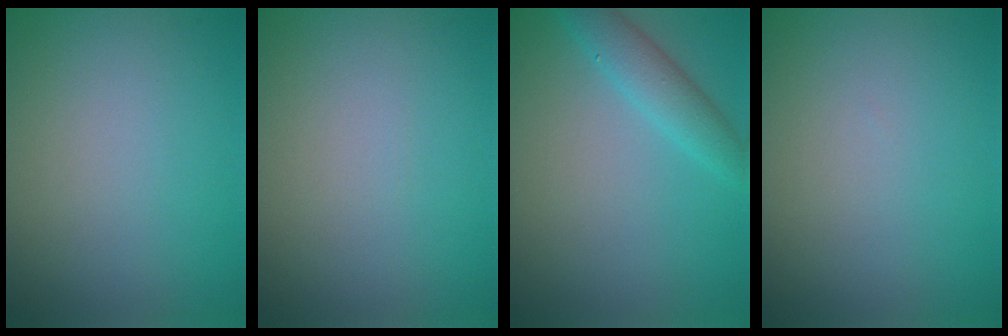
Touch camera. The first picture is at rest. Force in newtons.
{"total": 0.0}
{"total": 2.9, "press": 2.9, "slide": 0.2}
{"total": 0.0}